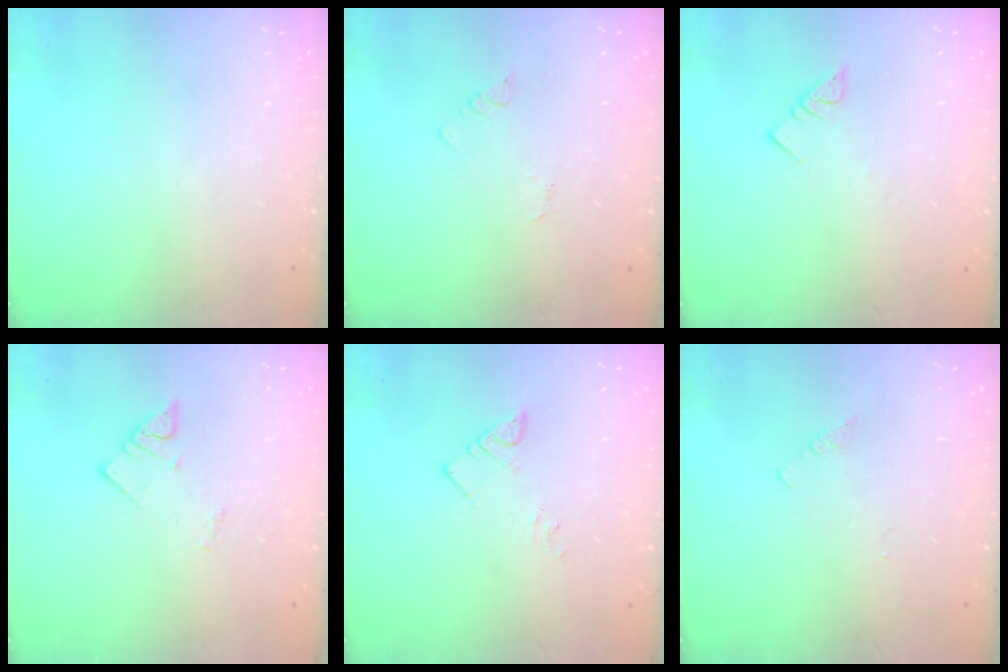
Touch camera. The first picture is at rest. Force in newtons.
{"total": 2.4, "press": 2.4, "slide": 0.3}
{"total": 3.0, "press": 3.0, "slide": 0.1}
{"total": 2.7, "press": 2.7, "slide": 0.4}
{"total": 3.2, "press": 3.2, "slide": 0.4}
{"total": 1.0, "press": 0.9, "slide": 0.2}